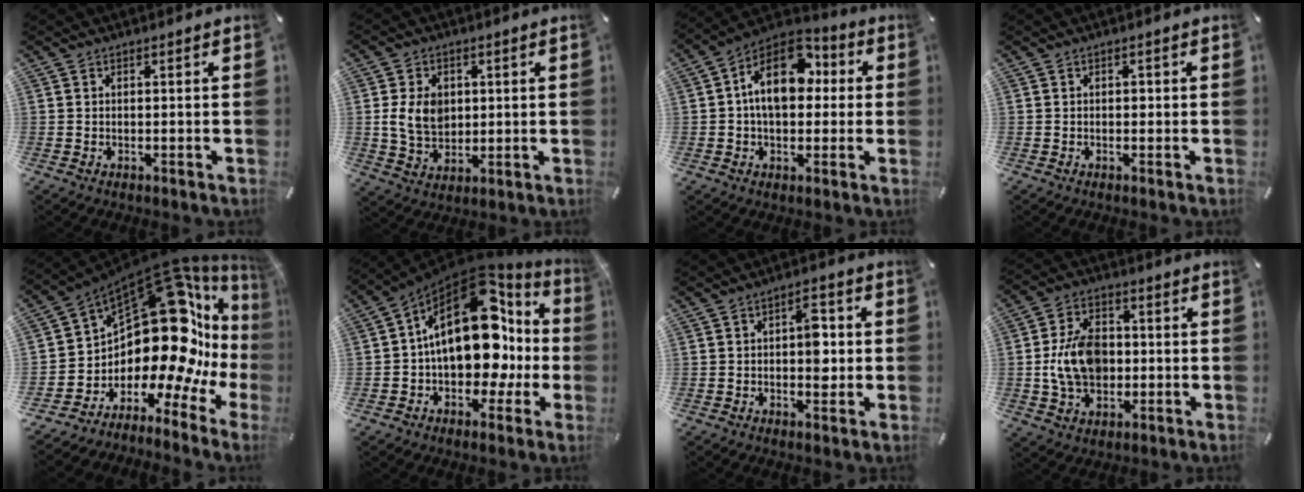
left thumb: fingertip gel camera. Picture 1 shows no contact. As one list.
[{"total": 8.4, "force": [1.1, 6.7, 5.0], "torque": [-0.115, -0.001, 0.015]}, {"total": 15.2, "force": [2.4, 10.1, 11.2], "torque": [-0.197, -0.003, 0.038]}, {"total": 0.8, "force": [-0.1, 0.7, 0.4], "torque": [-0.009, 0.003, -0.003]}, {"total": 22.1, "force": [8.8, 11.0, 17.1], "torque": [-0.292, -0.123, 0.164]}, {"total": 23.6, "force": [4.6, 14.2, 18.2], "torque": [-0.284, -0.037, 0.079]}, {"total": 7.1, "force": [0.2, 4.0, 5.8], "torque": [-0.068, -0.002, -0.005]}, {"total": 11.8, "force": [-0.7, 8.9, 7.7], "torque": [-0.146, 0.009, -0.014]}]